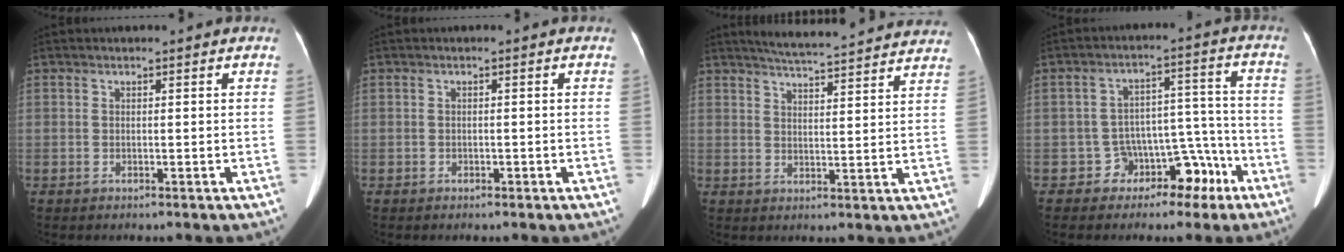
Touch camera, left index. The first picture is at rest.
{"total": 0.5, "force": [-0.4, 0.3, 0.1], "torque": [-0.005, 0.000, -0.008]}
{"total": 18.9, "force": [17.7, 1.3, 6.5], "torque": [-0.095, -0.003, 0.219]}
{"total": 7.4, "force": [-4.6, 5.2, 2.5], "torque": [-0.019, 0.047, -0.062]}